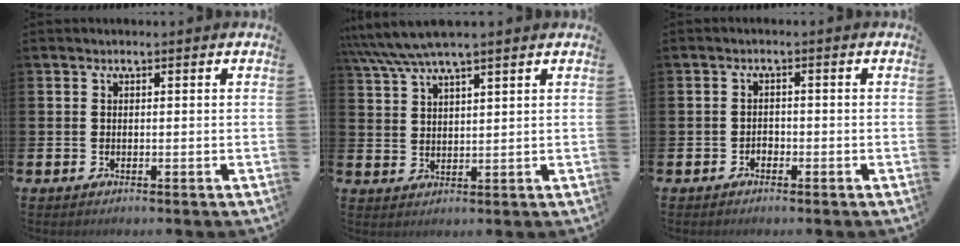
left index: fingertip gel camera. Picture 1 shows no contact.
{"total": 6.7, "force": [5.9, 0.8, 3.1], "torque": [-0.074, -0.020, 0.104]}
{"total": 1.3, "force": [-0.9, 0.9, 0.1], "torque": [-0.005, 0.002, -0.021]}